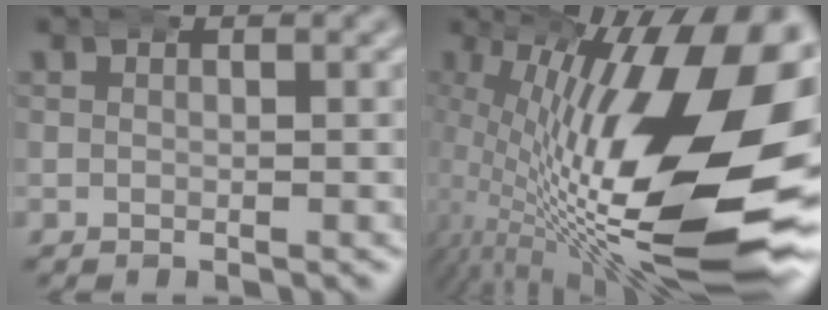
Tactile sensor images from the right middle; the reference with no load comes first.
{"total": 22.3, "force": [-0.3, 8.6, 20.5], "torque": [-0.287, 0.001, 0.010]}